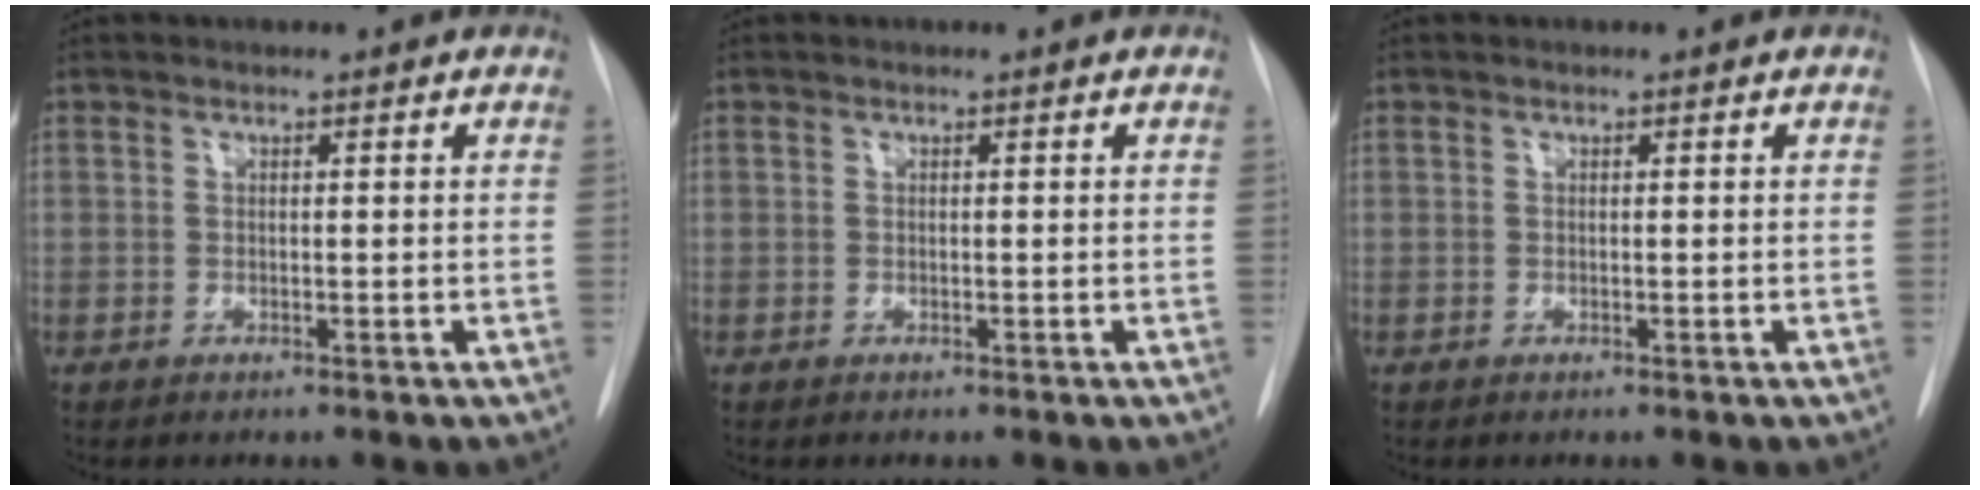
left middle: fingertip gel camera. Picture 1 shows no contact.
{"total": 0.0}
{"total": 0.0}